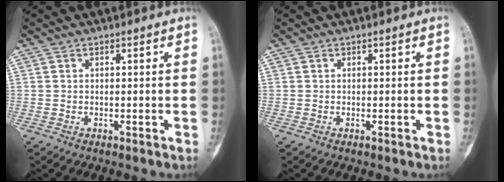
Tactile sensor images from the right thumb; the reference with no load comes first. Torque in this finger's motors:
{"motor_torque": [-0.01, 0.01, 0.00, 0.01, -0.02]}